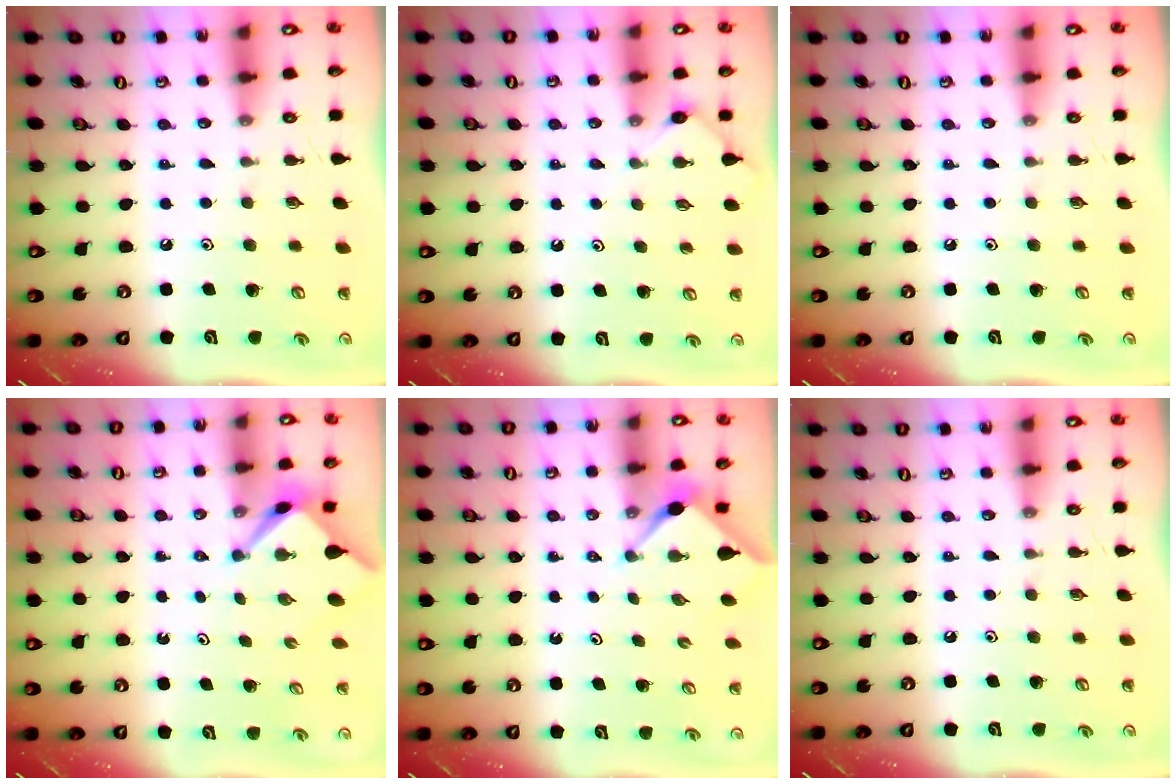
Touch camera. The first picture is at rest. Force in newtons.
{"total": 3.0, "press": 3.0, "slide": 0.4}
{"total": 0.0}
{"total": 2.9, "press": 2.9, "slide": 0.4}
{"total": 3.0, "press": 2.9, "slide": 0.5}
{"total": 0.0}